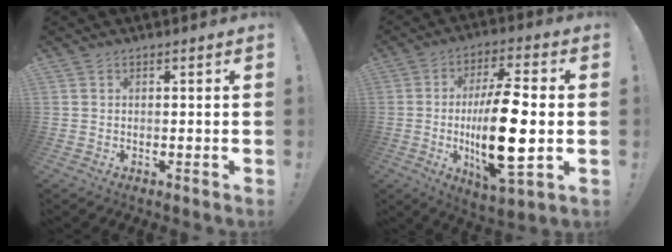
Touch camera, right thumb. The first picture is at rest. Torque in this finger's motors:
{"motor_torque": [2.27, 2.74, 2.09, -0.68, 0.39]}